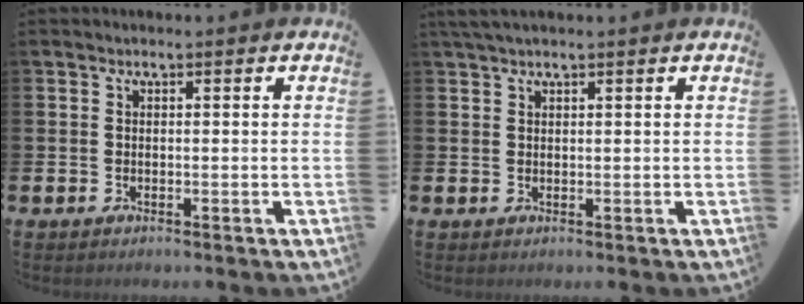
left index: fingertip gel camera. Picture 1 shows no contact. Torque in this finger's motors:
{"motor_torque": [0.33, -0.41, 0.42, 0.14]}